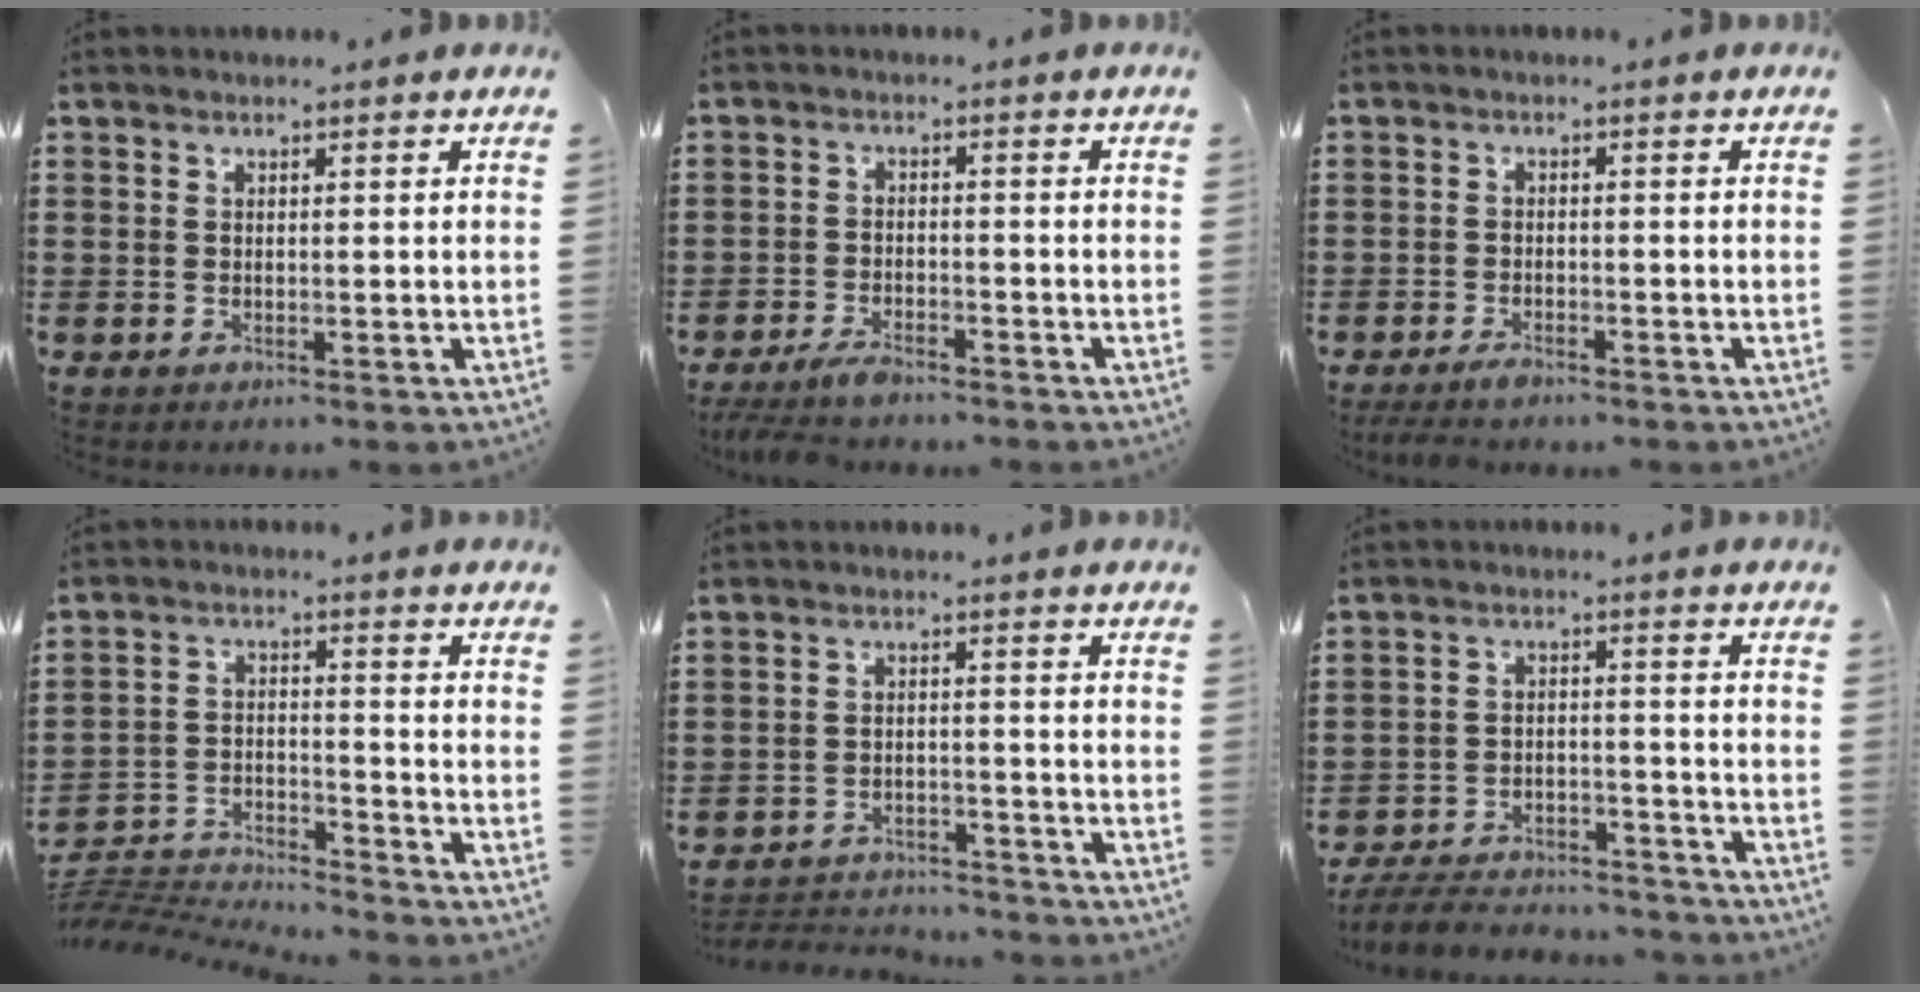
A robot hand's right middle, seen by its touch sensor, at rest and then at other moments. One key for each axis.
{"total": 3.4, "fx": -3.1, "fy": 0.7, "fz": 1.2, "tx": -0.036, "ty": 0.000, "tz": -0.067}
{"total": 2.0, "fx": -1.9, "fy": 0.5, "fz": 0.7, "tx": -0.022, "ty": 0.000, "tz": -0.040}
{"total": 4.8, "fx": -4.8, "fy": 0.5, "fz": 0.4, "tx": -0.025, "ty": 0.002, "tz": -0.106}
{"total": 3.2, "fx": -3.1, "fy": 0.7, "fz": 0.1, "tx": -0.009, "ty": 0.002, "tz": -0.069}
{"total": 6.6, "fx": -6.4, "fy": 1.2, "fz": 1.4, "tx": -0.033, "ty": 0.011, "tz": -0.127}